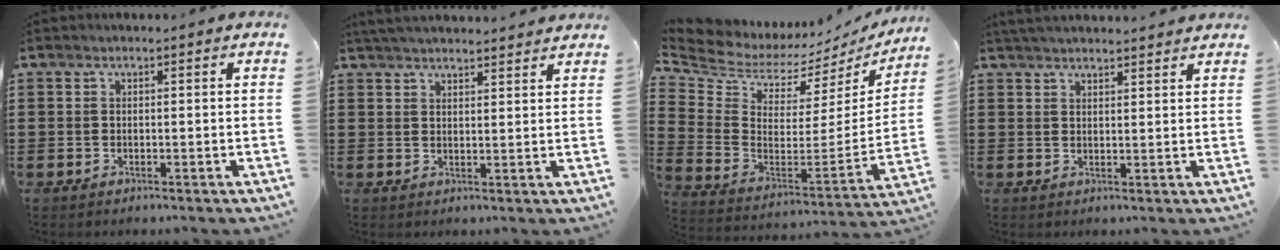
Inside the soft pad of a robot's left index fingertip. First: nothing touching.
{"total": 3.3, "force": [3.3, -0.1, 0.6], "torque": [-0.021, -0.006, 0.061]}
{"total": 4.7, "force": [4.0, 2.1, 1.2], "torque": [-0.058, -0.051, 0.065]}
{"total": 2.9, "force": [2.9, -0.1, 0.5], "torque": [-0.017, -0.004, 0.055]}